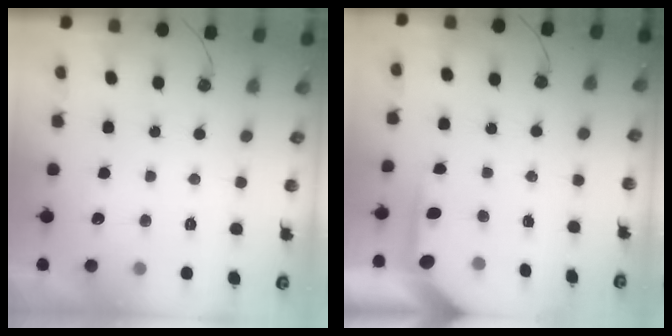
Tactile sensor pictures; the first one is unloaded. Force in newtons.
{"total": 4.5, "press": 4.4, "slide": 0.3}